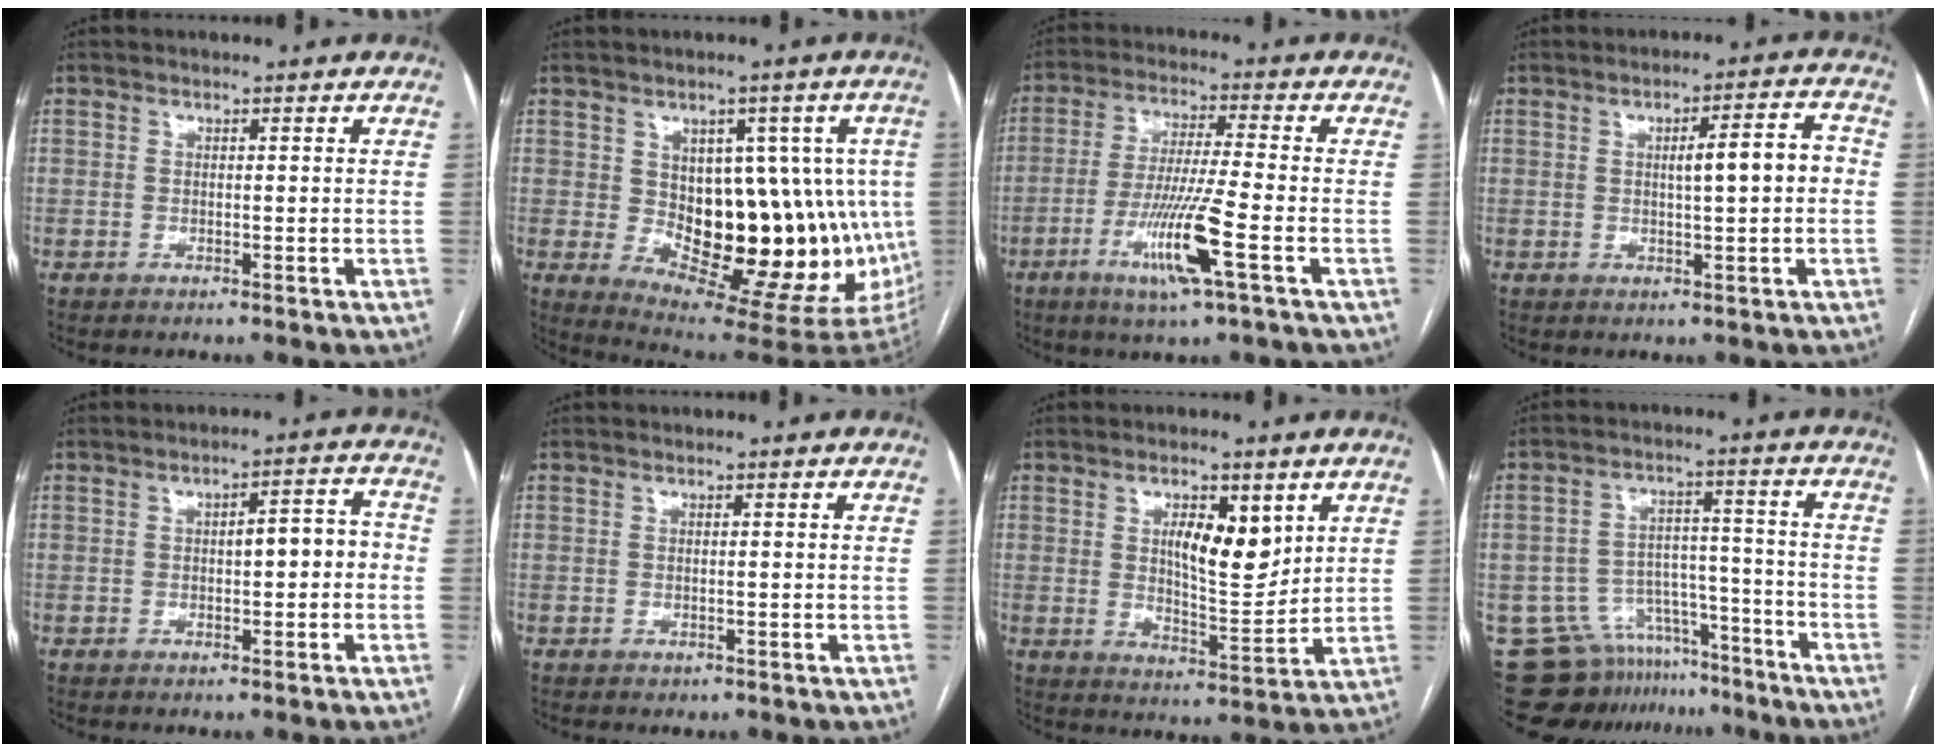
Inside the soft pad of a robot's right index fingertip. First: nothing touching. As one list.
[{"total": 17.7, "force": [-1.2, 8.6, 15.4], "torque": [-0.165, 0.014, 0.007]}, {"total": 10.7, "force": [-4.1, -0.6, 9.9], "torque": [-0.194, -0.018, -0.078]}, {"total": 6.1, "force": [0.3, 0.9, 6.0], "torque": [-0.090, 0.019, 0.006]}, {"total": 5.0, "force": [-0.2, 1.6, 4.8], "torque": [-0.064, 0.028, -0.003]}, {"total": 0.0}, {"total": 8.5, "force": [3.3, 3.0, 7.3], "torque": [-0.115, -0.007, 0.059]}, {"total": 12.5, "force": [-10.5, 6.6, 1.1], "torque": [-0.014, 0.051, -0.152]}]